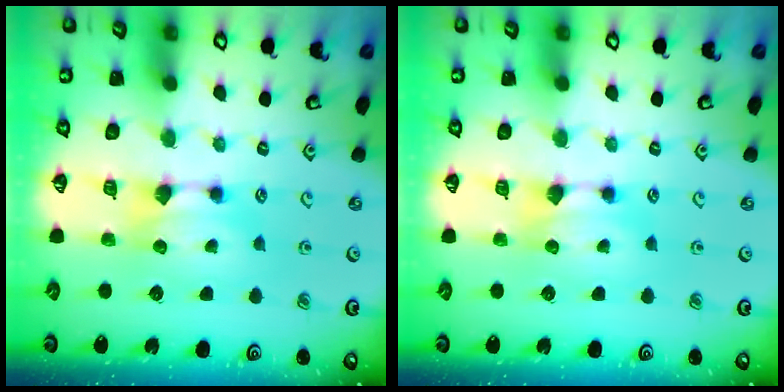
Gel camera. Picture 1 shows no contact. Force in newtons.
{"total": 0.0}